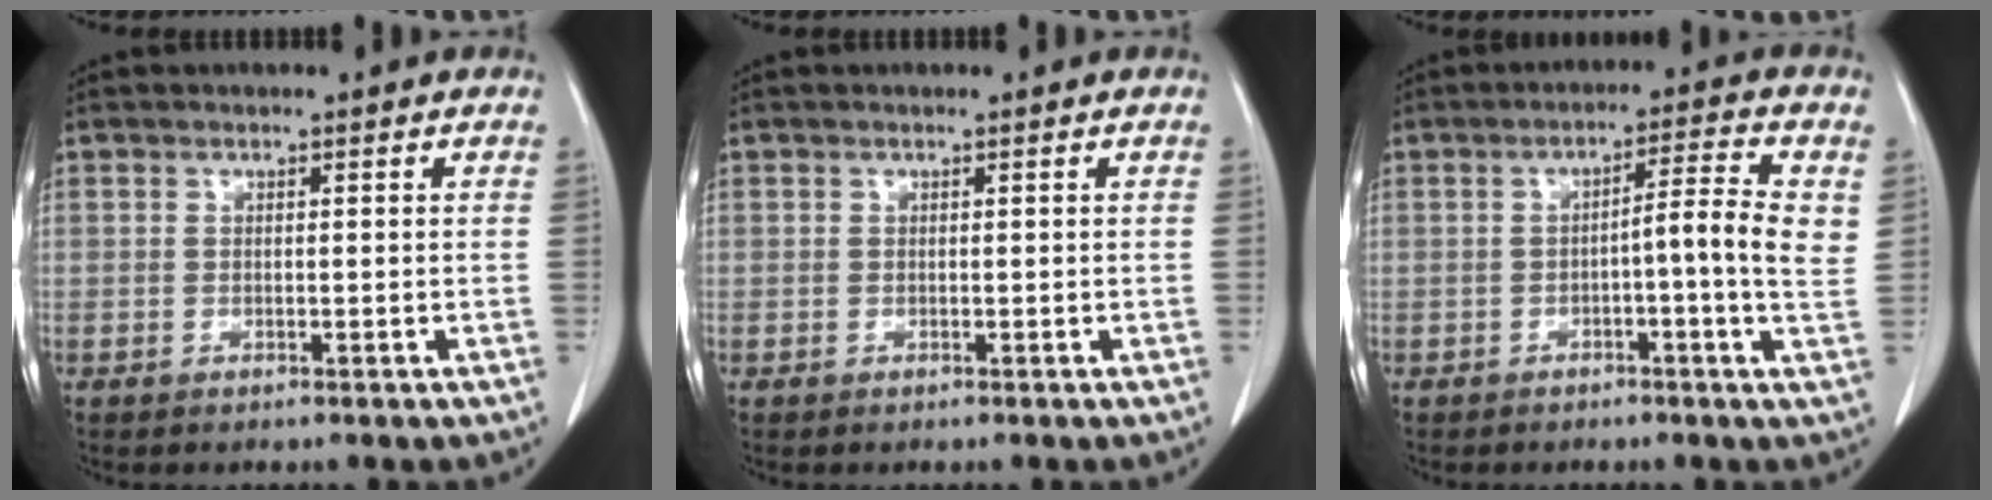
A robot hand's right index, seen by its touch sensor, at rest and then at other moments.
{"total": 0.0}
{"total": 7.3, "force": [0.3, -0.1, 7.2], "torque": [-0.105, 0.016, -0.001]}